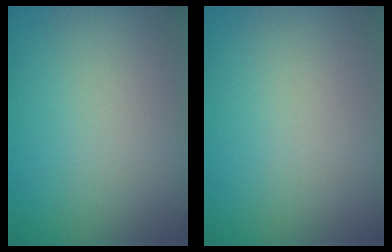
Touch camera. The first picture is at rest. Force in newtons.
{"total": 0.0}